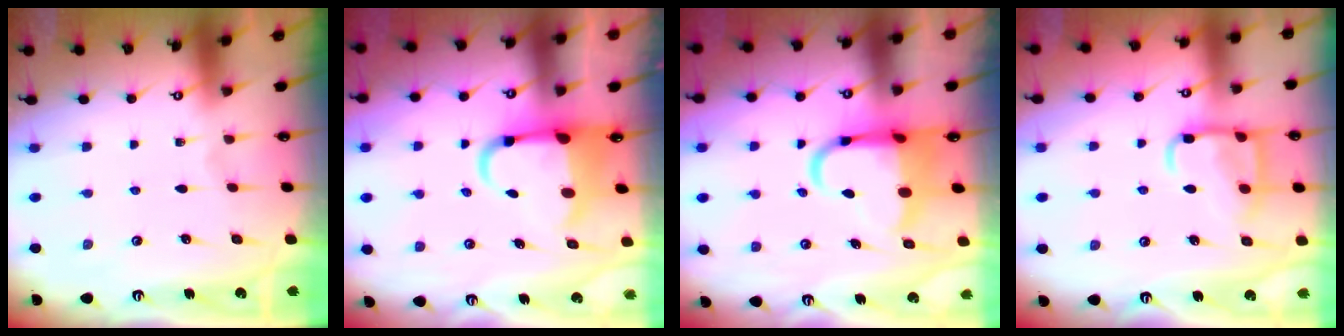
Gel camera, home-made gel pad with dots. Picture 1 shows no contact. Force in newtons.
{"total": 6.7, "press": 6.5, "slide": 1.6}
{"total": 9.5, "press": 9.3, "slide": 1.7}
{"total": 12.3, "press": 12.2, "slide": 1.3}